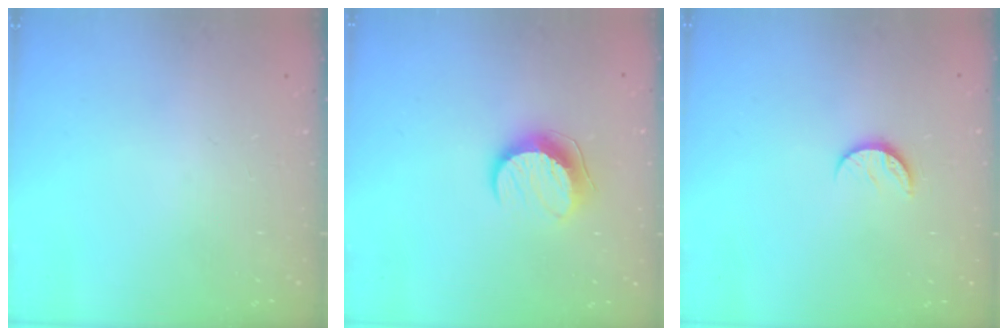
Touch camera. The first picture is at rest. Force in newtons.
{"total": 9.5, "press": 9.5, "slide": 0.2}
{"total": 6.1, "press": 6.1, "slide": 0.6}